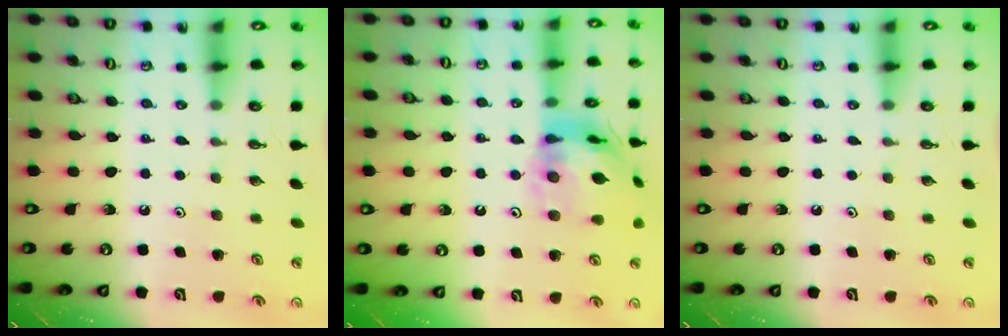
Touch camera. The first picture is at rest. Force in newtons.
{"total": 17.5, "press": 17.5, "slide": 1.8}
{"total": 0.0}